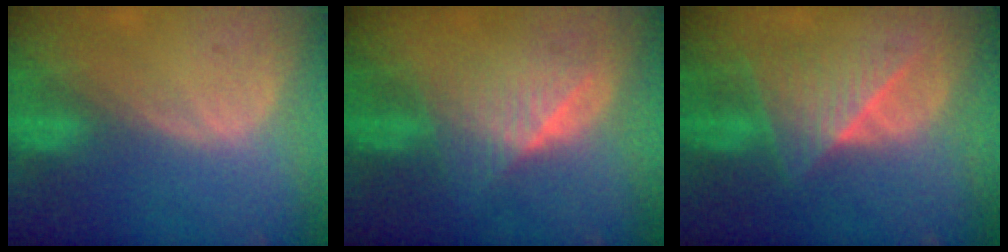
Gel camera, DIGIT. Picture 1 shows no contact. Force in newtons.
{"total": 6.3, "press": 5.9, "slide": 2.3}
{"total": 7.0, "press": 7.0, "slide": 0.2}